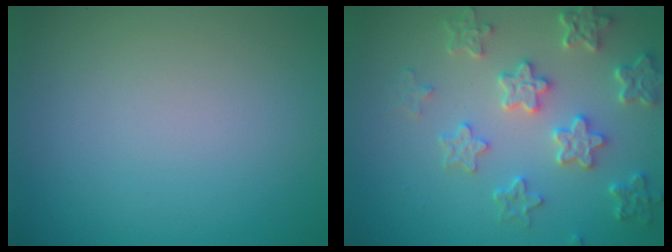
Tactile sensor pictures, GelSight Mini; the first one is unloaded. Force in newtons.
{"total": 5.1, "press": 4.2, "slide": 2.9}